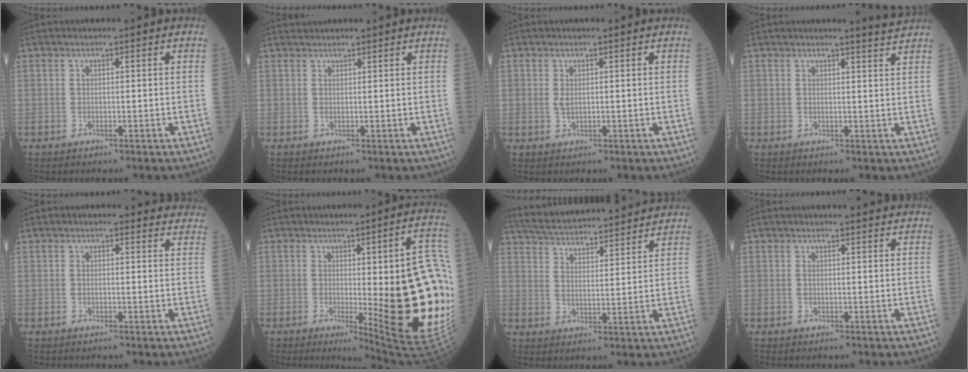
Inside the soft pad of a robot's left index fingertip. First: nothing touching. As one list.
[{"total": 1.6, "force": [1.6, 0.1, 0.0], "torque": [-0.005, 0.023, 0.034]}, {"total": 1.1, "force": [0.2, 0.4, 1.0], "torque": [-0.022, -0.003, 0.008]}, {"total": 2.2, "force": [2.0, -0.9, 0.0], "torque": [-0.015, -0.018, 0.022]}, {"total": 5.0, "force": [4.8, 1.5, 0.0], "torque": [0.023, -0.014, 0.020]}, {"total": 21.1, "force": [-1.6, 3.2, 20.8], "torque": [-0.170, -0.004, 0.000]}, {"total": 21.2, "force": [20.0, 2.1, 6.9], "torque": [-0.120, 0.020, 0.286]}, {"total": 3.8, "force": [3.7, 0.3, 0.7], "torque": [-0.011, 0.012, 0.035]}]